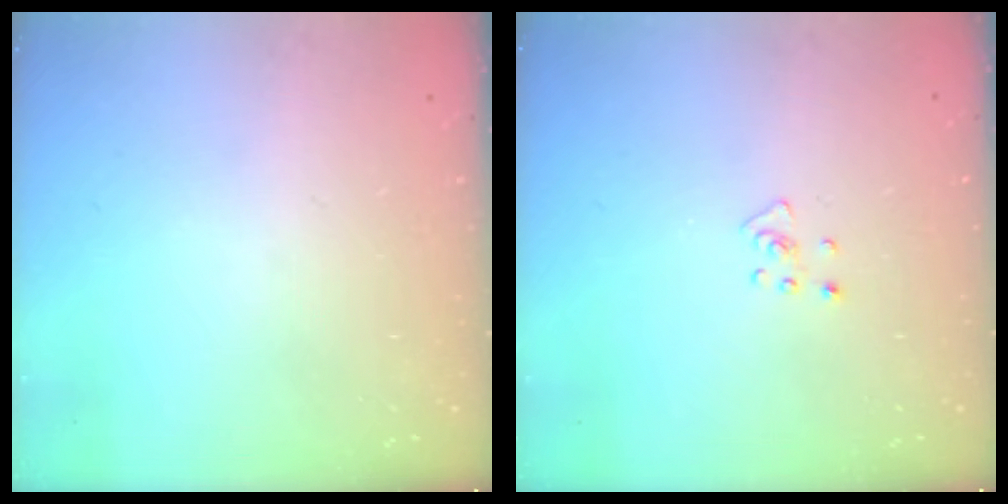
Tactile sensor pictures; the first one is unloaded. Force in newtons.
{"total": 3.6, "press": 3.6, "slide": 0.2}